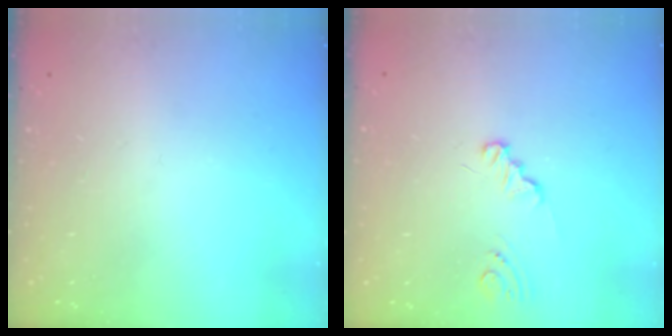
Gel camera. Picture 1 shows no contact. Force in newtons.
{"total": 1.1, "press": 1.1, "slide": 0.1}